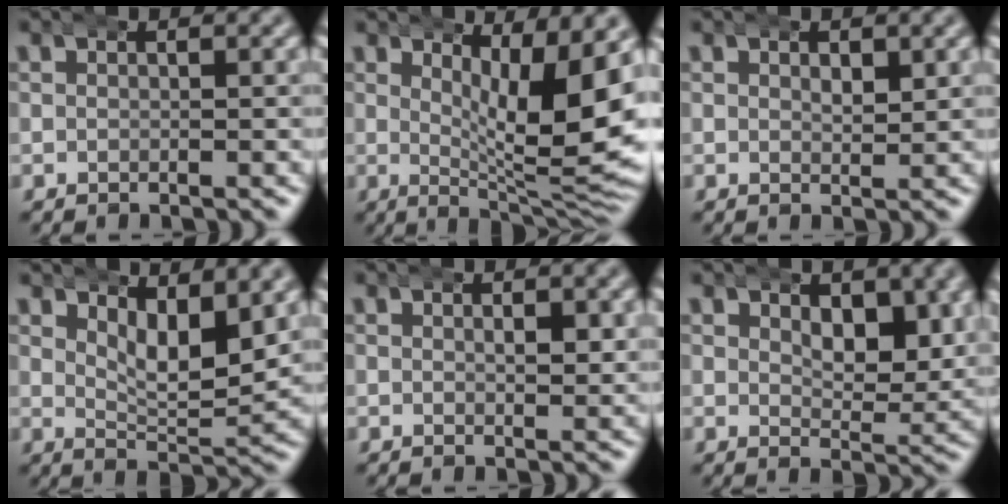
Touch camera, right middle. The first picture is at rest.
{"total": 11.1, "force": [1.4, 3.4, 10.5], "torque": [-0.134, -0.020, 0.036]}
{"total": 1.2, "force": [0.7, 0.6, 0.8], "torque": [-0.009, -0.005, 0.012]}
{"total": 4.9, "force": [2.6, 1.5, 4.0], "torque": [-0.060, -0.019, 0.046]}
{"total": 1.6, "force": [0.5, 0.7, 1.3], "torque": [-0.015, 0.000, 0.003]}
{"total": 4.2, "force": [2.0, 2.1, 3.0], "torque": [-0.048, -0.021, 0.035]}